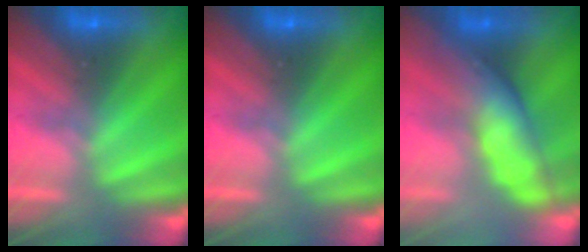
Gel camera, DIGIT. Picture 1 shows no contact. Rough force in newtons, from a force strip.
{"total": 0.0}
{"total": 3.8}